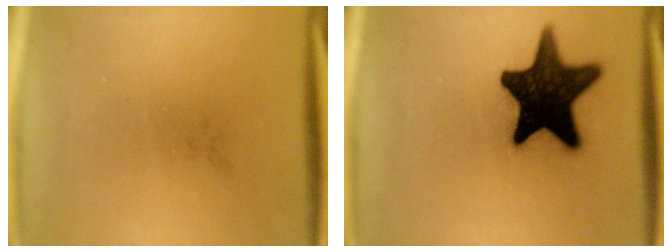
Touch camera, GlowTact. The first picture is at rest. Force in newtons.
{"total": 18.4}